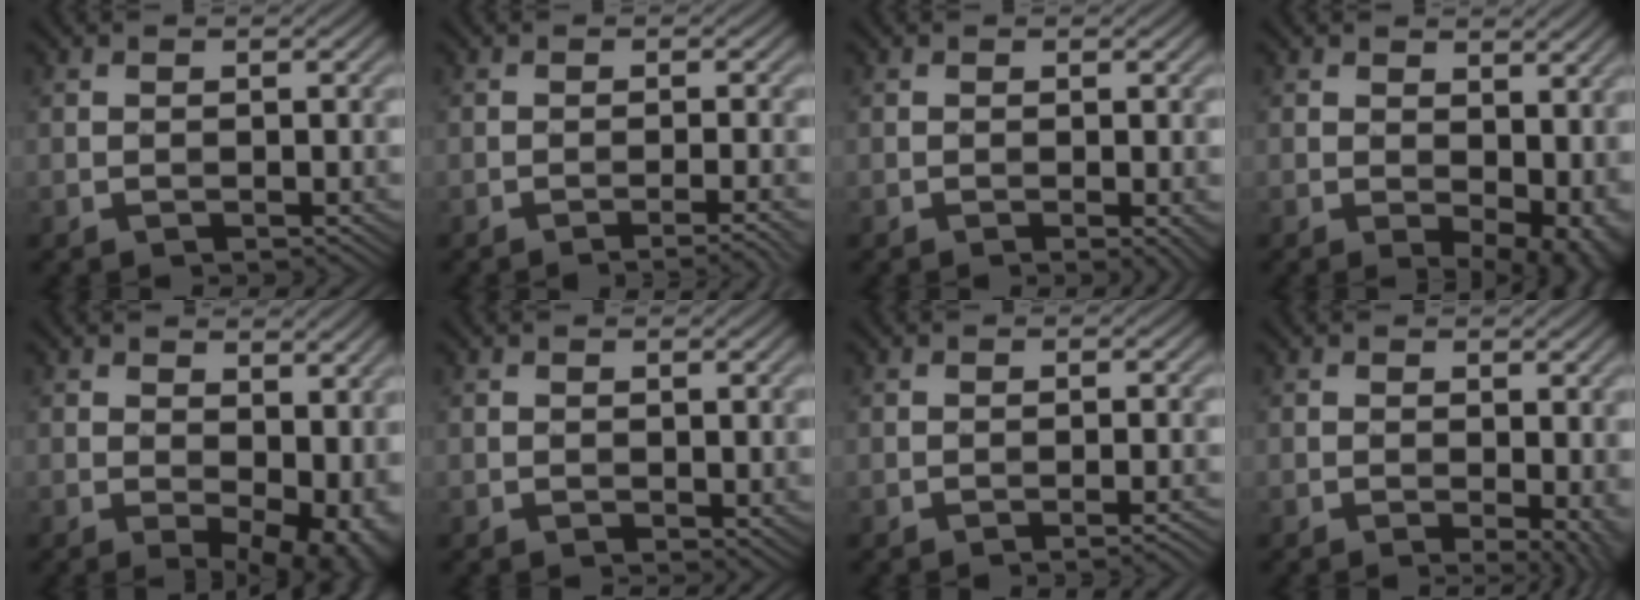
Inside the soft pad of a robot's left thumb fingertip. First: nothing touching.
{"total": 3.2, "force": [-1.6, 0.5, 2.7], "torque": [-0.035, 0.010, -0.033]}
{"total": 1.4, "force": [-0.4, 0.1, 1.3], "torque": [-0.021, -0.001, -0.007]}
{"total": 8.9, "force": [0.1, 5.2, 7.2], "torque": [-0.086, -0.014, 0.020]}
{"total": 11.4, "force": [-0.2, 6.5, 9.3], "torque": [-0.105, -0.018, 0.028]}
{"total": 1.0, "force": [0.2, 0.7, 0.7], "torque": [-0.009, -0.002, 0.008]}
{"total": 1.4, "force": [-0.6, 0.3, 1.2], "torque": [-0.010, 0.009, -0.017]}
{"total": 3.9, "force": [-0.2, 1.5, 3.6], "torque": [-0.043, -0.003, -0.002]}